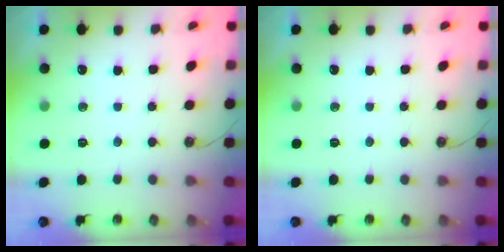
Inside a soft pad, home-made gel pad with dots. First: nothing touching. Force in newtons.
{"total": 0.0}